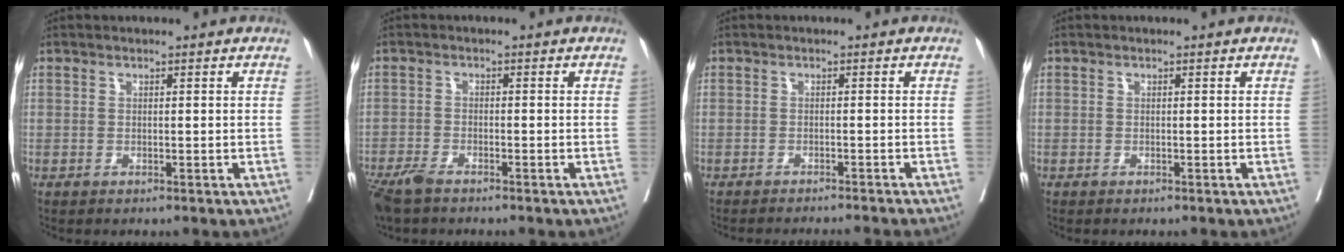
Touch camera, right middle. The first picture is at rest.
{"total": 4.4, "force": [-3.5, 1.1, 2.3], "torque": [-0.045, -0.009, -0.065]}
{"total": 7.6, "force": [-7.2, -0.7, 2.4], "torque": [-0.011, -0.012, -0.088]}
{"total": 0.0}